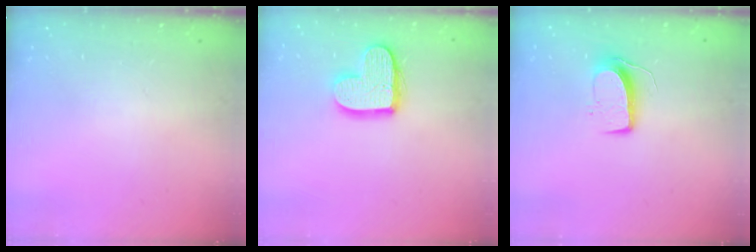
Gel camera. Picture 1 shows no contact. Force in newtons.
{"total": 13.7, "press": 13.7, "slide": 0.9}
{"total": 9.3, "press": 9.3, "slide": 0.5}